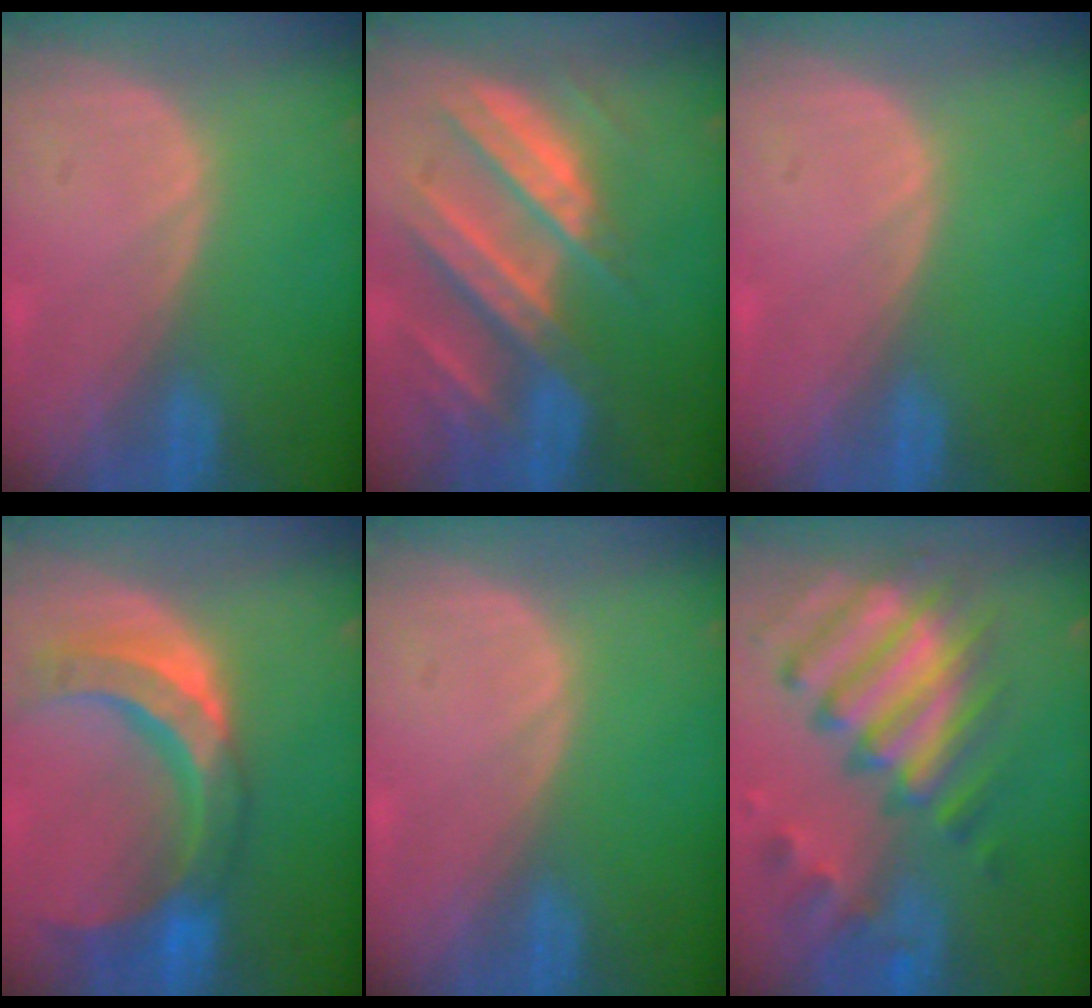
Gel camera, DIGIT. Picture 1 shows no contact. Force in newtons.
{"total": 10.6, "press": 9.4, "slide": 5.0}
{"total": 0.0}
{"total": 11.4, "press": 9.6, "slide": 6.0}
{"total": 0.0}
{"total": 12.4, "press": 10.7, "slide": 6.2}